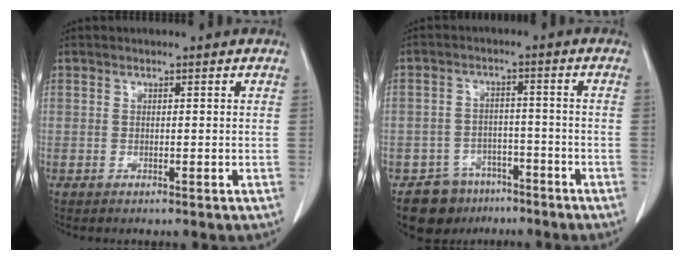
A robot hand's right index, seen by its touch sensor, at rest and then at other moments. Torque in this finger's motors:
{"motor_torque": [-0.12, -0.17, -0.55, -0.12]}